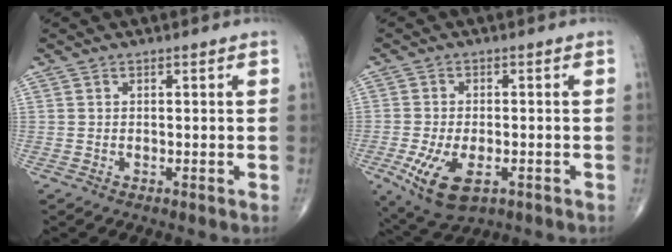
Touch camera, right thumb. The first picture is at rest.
{"total": 9.7, "force": [-3.6, 4.8, 7.7], "torque": [-0.151, -0.002, -0.053]}